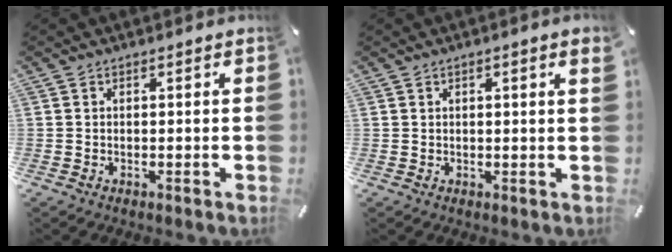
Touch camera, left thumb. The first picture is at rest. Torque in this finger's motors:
{"motor_torque": [0.53, -0.77, 0.00, -0.07, -0.04]}